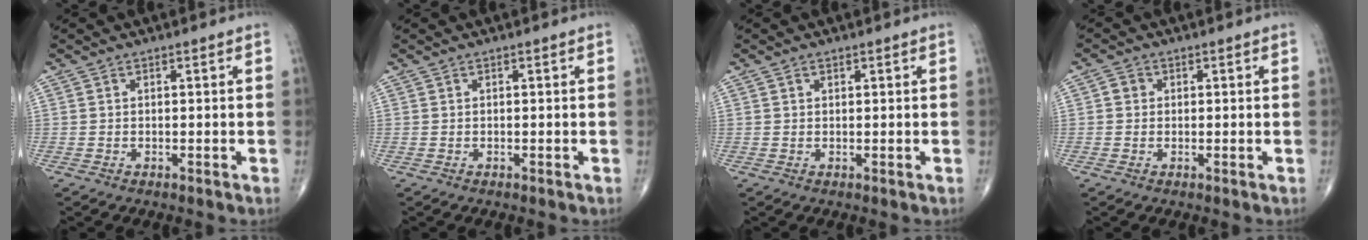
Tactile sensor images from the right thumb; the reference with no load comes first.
{"total": 0.0}
{"total": 0.8, "force": [0.5, 0.5, 0.3], "torque": [-0.002, -0.002, 0.007]}
{"total": 1.8, "force": [0.2, 1.6, 0.6], "torque": [-0.003, 0.003, 0.000]}